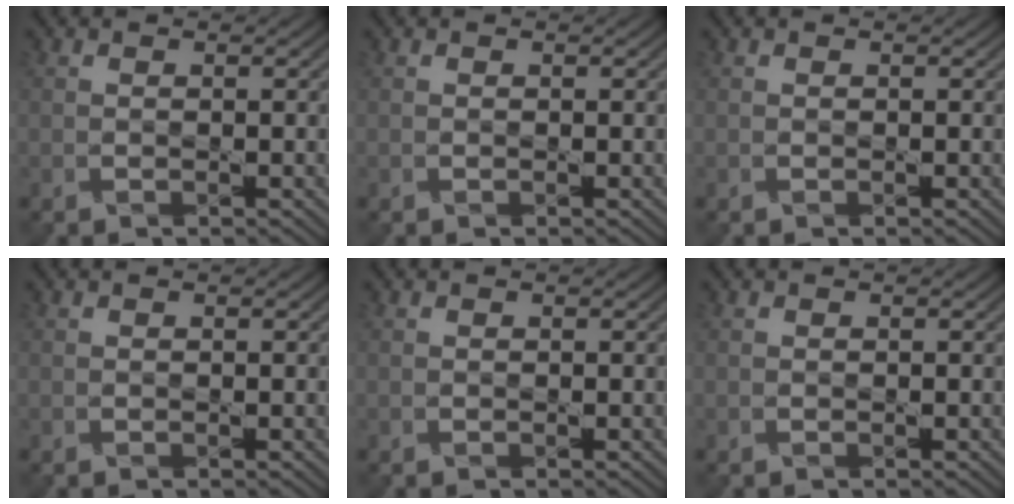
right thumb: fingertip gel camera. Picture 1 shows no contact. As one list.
[{"total": 0.0}, {"total": 0.0}, {"total": 0.0}, {"total": 0.0}, {"total": 0.0}]